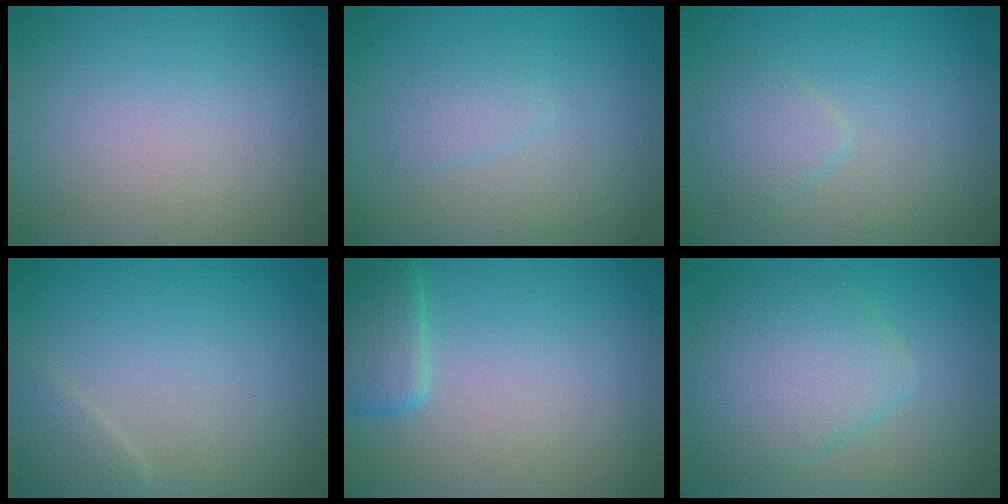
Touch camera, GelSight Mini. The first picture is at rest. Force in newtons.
{"total": 1.1, "press": 1.1, "slide": 0.0}
{"total": 2.0, "press": 2.0, "slide": 0.1}
{"total": 1.4, "press": 1.4, "slide": 0.2}
{"total": 3.1, "press": 3.1, "slide": 0.2}
{"total": 5.5, "press": 5.5, "slide": 0.1}